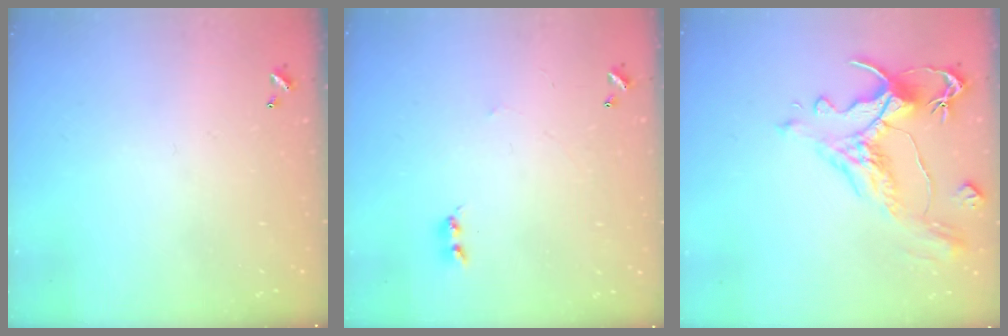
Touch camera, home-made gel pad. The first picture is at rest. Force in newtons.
{"total": 2.2, "press": 2.1, "slide": 0.5}
{"total": 1.6, "press": 0.7, "slide": 1.4}